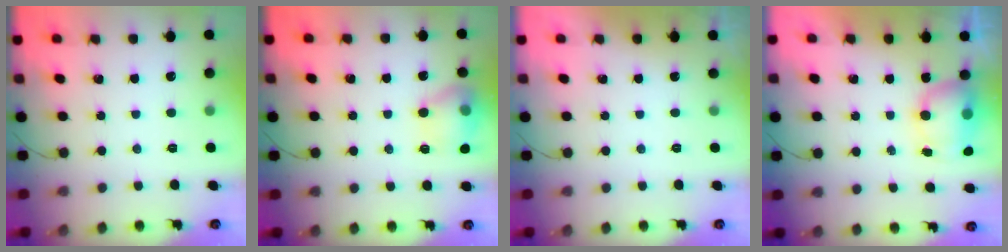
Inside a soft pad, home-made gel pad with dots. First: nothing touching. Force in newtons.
{"total": 13.3, "press": 13.2, "slide": 1.0}
{"total": 0.0}
{"total": 7.2, "press": 7.0, "slide": 1.3}